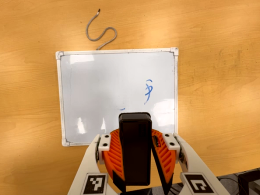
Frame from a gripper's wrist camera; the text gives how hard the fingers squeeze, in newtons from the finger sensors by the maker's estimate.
{"total": 10.8, "left": 10.1, "right": 11.4}